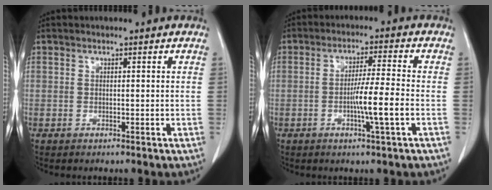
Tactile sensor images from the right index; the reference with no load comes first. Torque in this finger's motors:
{"motor_torque": [1.24, -0.39, 0.60, 0.09]}